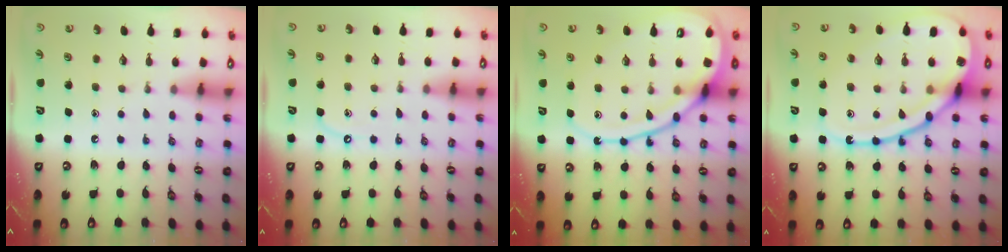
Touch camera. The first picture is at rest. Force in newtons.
{"total": 3.9, "press": 3.8, "slide": 0.6}
{"total": 16.8, "press": 16.8, "slide": 1.5}
{"total": 20.0, "press": 20.0, "slide": 1.8}